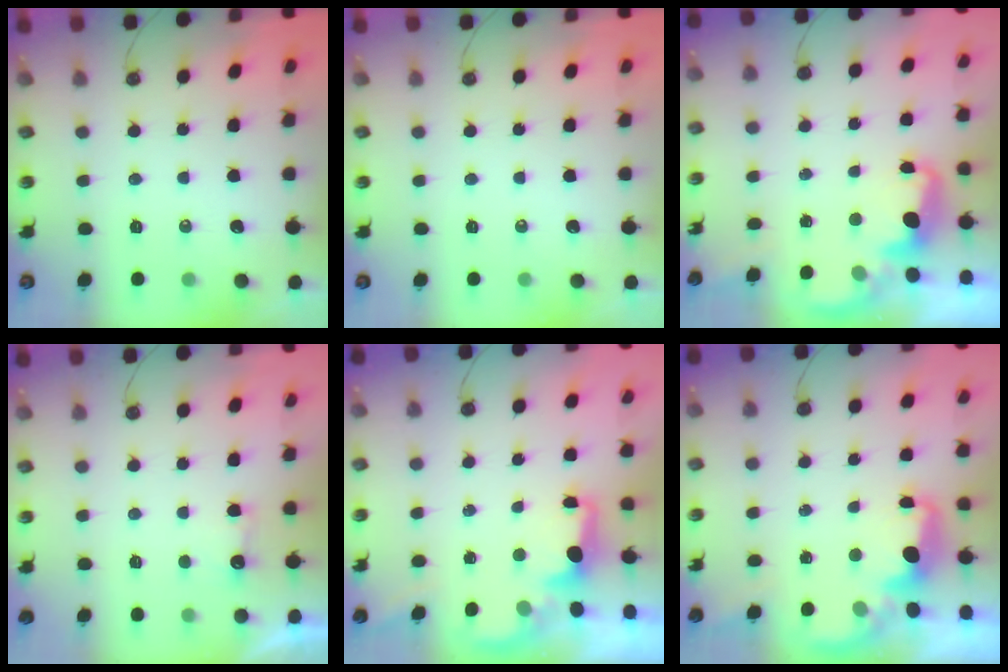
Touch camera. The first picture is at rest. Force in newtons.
{"total": 0.0}
{"total": 2.2, "press": 2.1, "slide": 0.6}
{"total": 2.5, "press": 2.4, "slide": 1.0}
{"total": 1.7, "press": 1.5, "slide": 0.8}
{"total": 2.1, "press": 2.0, "slide": 0.6}